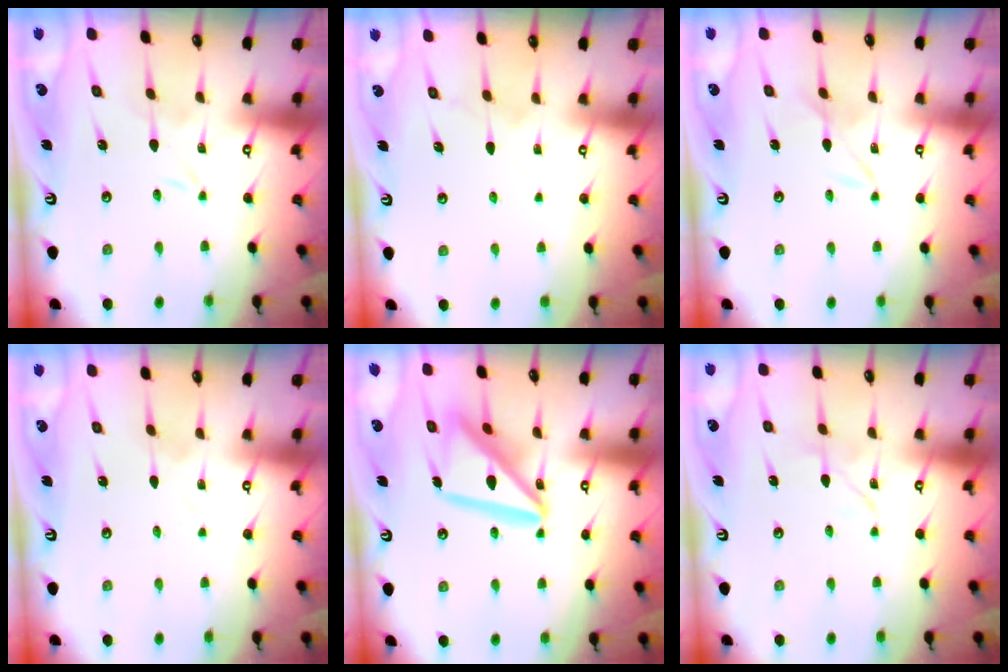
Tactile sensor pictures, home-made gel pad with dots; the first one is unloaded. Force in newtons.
{"total": 4.6, "press": 4.6, "slide": 0.6}
{"total": 2.4, "press": 2.4, "slide": 0.3}
{"total": 1.0, "press": 1.0, "slide": 0.2}
{"total": 15.9, "press": 15.8, "slide": 1.6}
{"total": 2.6, "press": 2.6, "slide": 0.1}